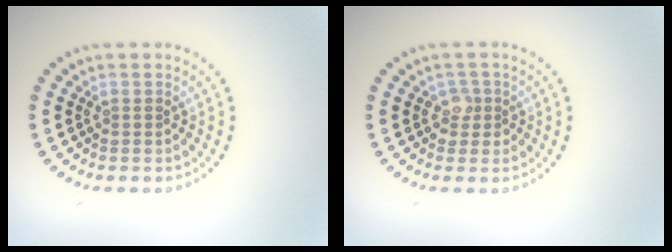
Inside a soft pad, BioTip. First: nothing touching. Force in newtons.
{"total": 1.6, "press": 1.3, "slide": 0.8}